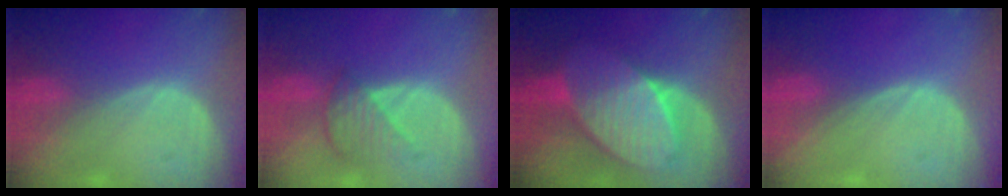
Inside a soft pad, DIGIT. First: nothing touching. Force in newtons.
{"total": 4.6, "press": 4.3, "slide": 1.7}
{"total": 9.8, "press": 9.8, "slide": 0.4}
{"total": 0.0}